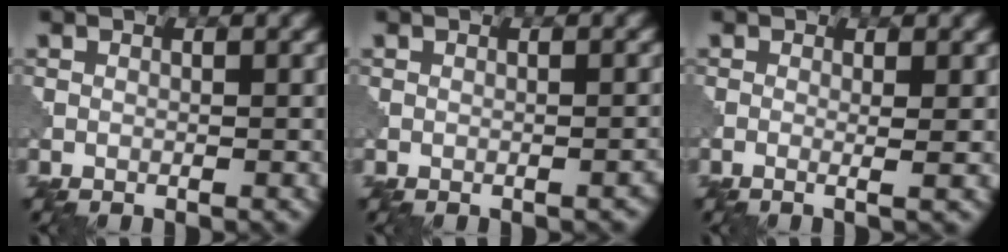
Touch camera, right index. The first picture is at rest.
{"total": 0.8, "force": [-0.6, 0.3, 0.5], "torque": [-0.004, 0.000, -0.010]}
{"total": 2.0, "force": [0.0, 0.7, 1.9], "torque": [-0.024, 0.000, -0.009]}